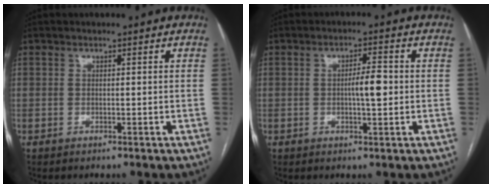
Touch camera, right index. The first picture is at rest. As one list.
[{"total": 4.0, "force": [-0.2, 0.7, 4.0], "torque": [-0.066, 0.003, -0.003]}]